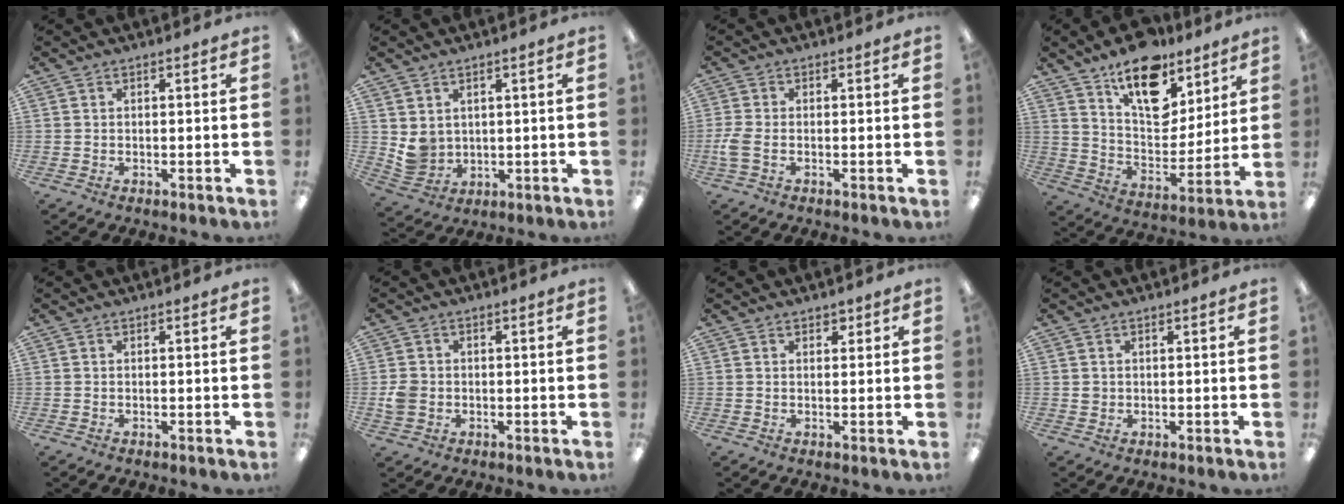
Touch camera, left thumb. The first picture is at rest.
{"total": 4.9, "force": [2.4, 4.1, 1.2], "torque": [-0.027, -0.007, 0.050]}
{"total": 3.7, "force": [-0.9, 1.9, 3.0], "torque": [-0.070, 0.000, -0.019]}
{"total": 17.4, "force": [12.1, 9.2, 8.5], "torque": [-0.133, -0.071, 0.215]}
{"total": 0.0}
{"total": 3.8, "force": [-0.6, 3.4, 1.6], "torque": [-0.027, 0.008, -0.009]}
{"total": 1.7, "force": [1.3, 1.0, 0.5], "torque": [-0.003, -0.001, 0.021]}
{"total": 1.1, "force": [0.3, 1.0, 0.2], "torque": [-0.006, 0.005, 0.005]}